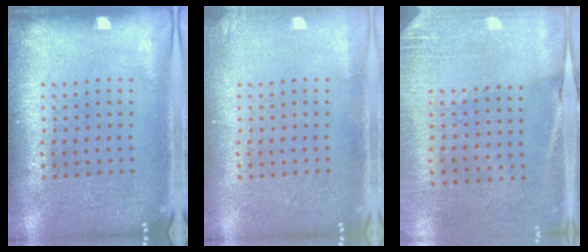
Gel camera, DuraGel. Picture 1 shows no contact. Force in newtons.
{"total": 0.7, "press": 0.7, "slide": 0.1}
{"total": 2.6, "press": 2.3, "slide": 1.1}